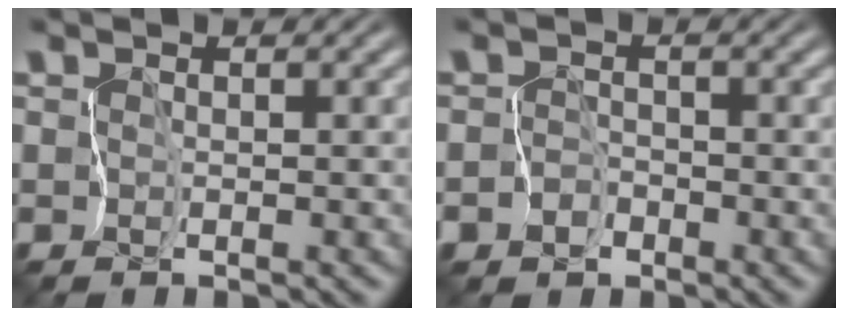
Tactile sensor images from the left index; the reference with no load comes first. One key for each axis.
{"total": 2.2, "fx": -1.3, "fy": 1.8, "fz": 0.0, "tx": 0.030, "ty": 0.006, "tz": -0.026}